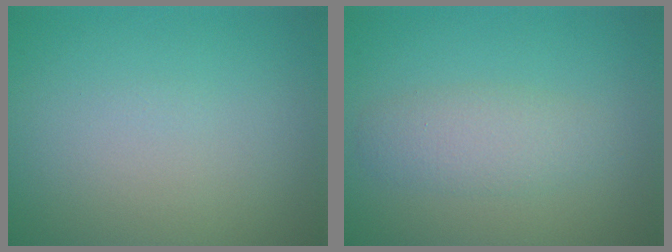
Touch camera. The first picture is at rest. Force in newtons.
{"total": 2.4, "press": 2.4, "slide": 0.2}